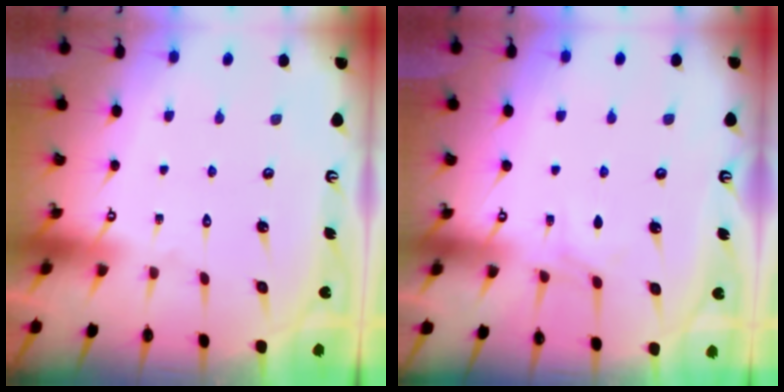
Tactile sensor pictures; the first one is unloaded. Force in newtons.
{"total": 5.4, "press": 5.4, "slide": 0.5}